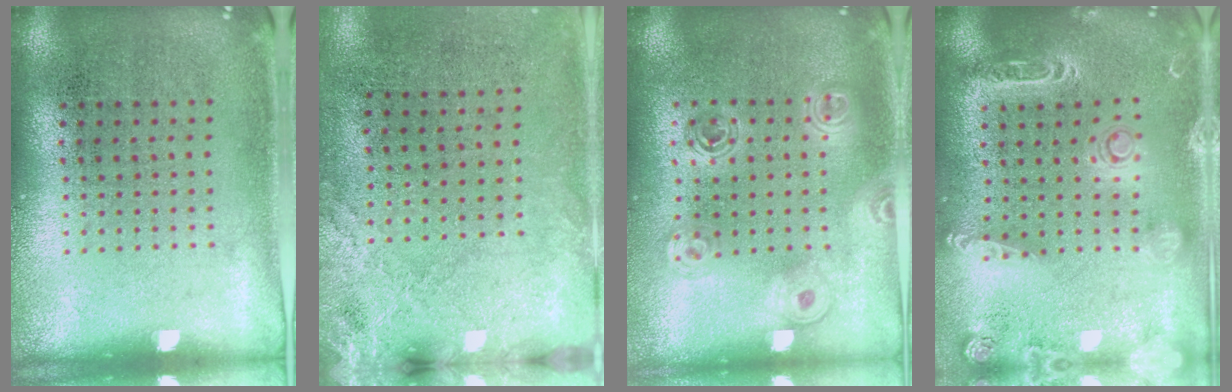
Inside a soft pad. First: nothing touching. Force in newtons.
{"total": 2.4, "press": 2.0, "slide": 1.3}
{"total": 1.7, "press": 1.5, "slide": 0.7}
{"total": 2.0, "press": 1.9, "slide": 0.7}